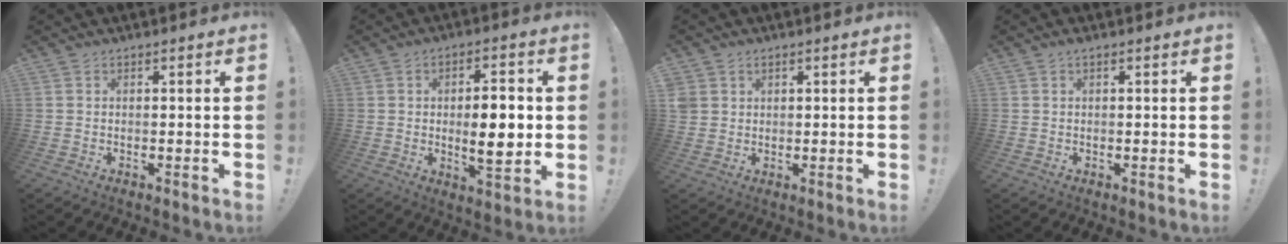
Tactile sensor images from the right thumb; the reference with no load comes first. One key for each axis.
{"total": 10.8, "fx": -0.3, "fy": 4.0, "fz": 10.0, "tx": -0.153, "ty": -0.004, "tz": -0.013}
{"total": 2.7, "fx": 1.5, "fy": 2.1, "fz": 0.6, "tx": -0.009, "ty": -0.005, "tz": 0.029}
{"total": 0.9, "fx": 0.4, "fy": 0.2, "fz": 0.7, "tx": -0.022, "ty": 0.005, "tz": 0.008}